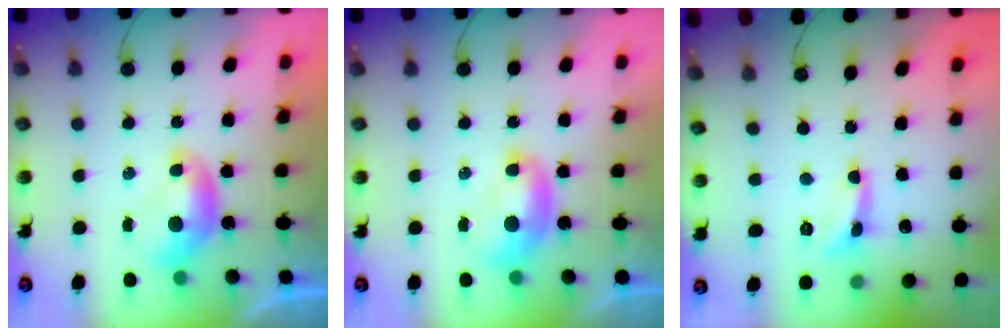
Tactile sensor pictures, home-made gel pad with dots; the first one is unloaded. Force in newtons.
{"total": 1.6, "press": 1.5, "slide": 0.3}
{"total": 1.1, "press": 1.0, "slide": 0.4}